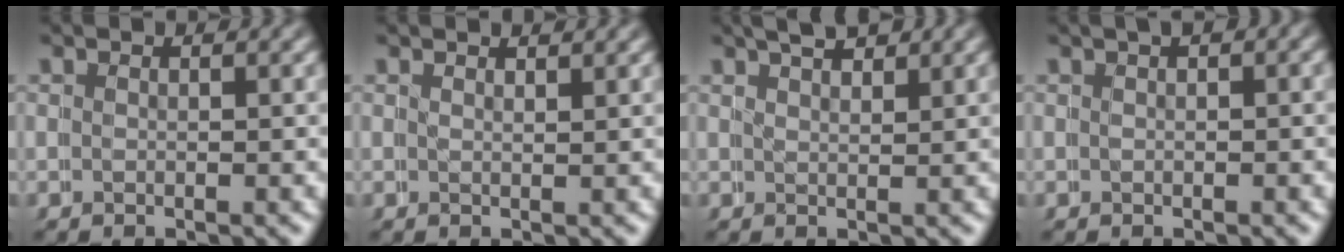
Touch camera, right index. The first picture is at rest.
{"total": 1.1, "force": [0.9, -0.3, -0.6], "torque": [0.002, -0.010, 0.015]}
{"total": 3.2, "force": [2.9, 0.8, 1.1], "torque": [-0.014, -0.003, 0.044]}
{"total": 0.9, "force": [0.3, 0.6, 0.6], "torque": [-0.002, 0.008, 0.000]}